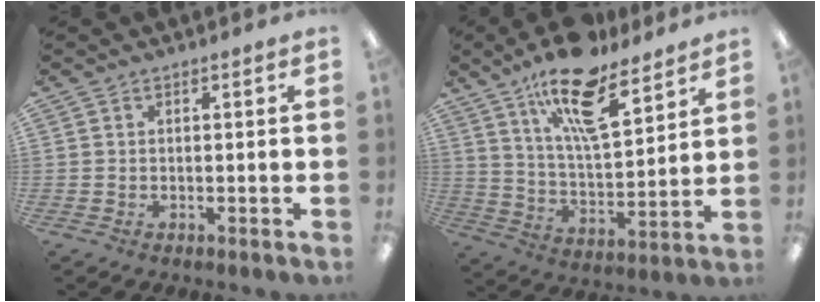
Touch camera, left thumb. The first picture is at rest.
{"total": 18.7, "force": [12.6, 6.9, 12.1], "torque": [-0.202, -0.063, 0.211]}